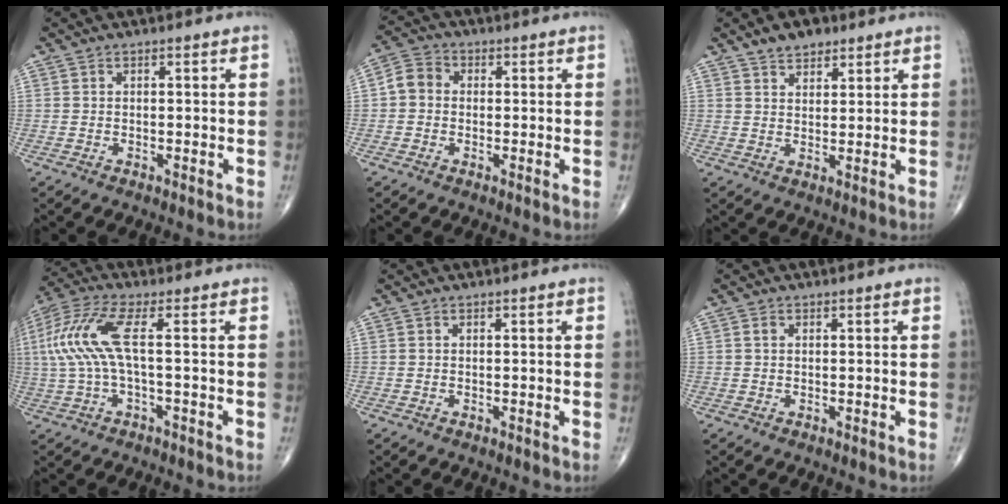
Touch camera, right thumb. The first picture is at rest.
{"total": 4.6, "force": [-0.1, 4.0, 2.3], "torque": [-0.034, 0.014, -0.012]}
{"total": 5.3, "force": [3.7, 2.8, 2.6], "torque": [-0.023, -0.013, 0.064]}
{"total": 10.2, "force": [0.8, 2.5, 9.9], "torque": [-0.261, 0.028, 0.013]}
{"total": 0.0}
{"total": 0.7, "force": [0.2, 0.6, 0.5], "torque": [-0.009, 0.003, 0.003]}